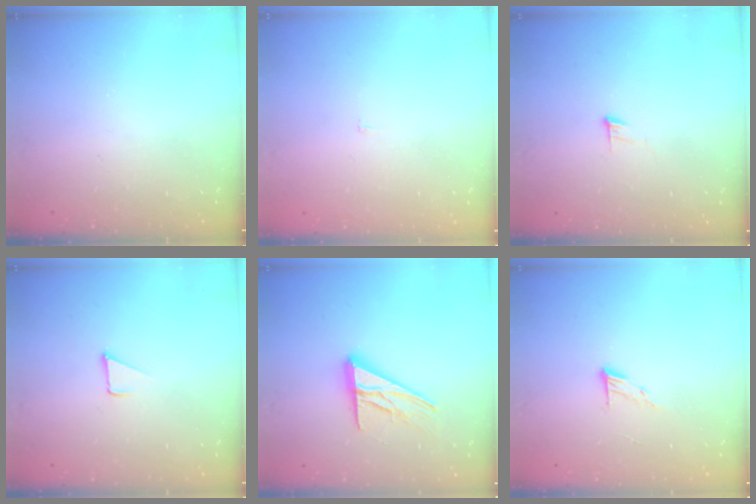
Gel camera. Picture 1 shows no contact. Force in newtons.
{"total": 2.2, "press": 2.2, "slide": 0.2}
{"total": 4.0, "press": 4.0, "slide": 0.3}
{"total": 2.3, "press": 2.3, "slide": 0.2}
{"total": 13.9, "press": 13.8, "slide": 1.3}
{"total": 4.6, "press": 4.5, "slide": 0.5}